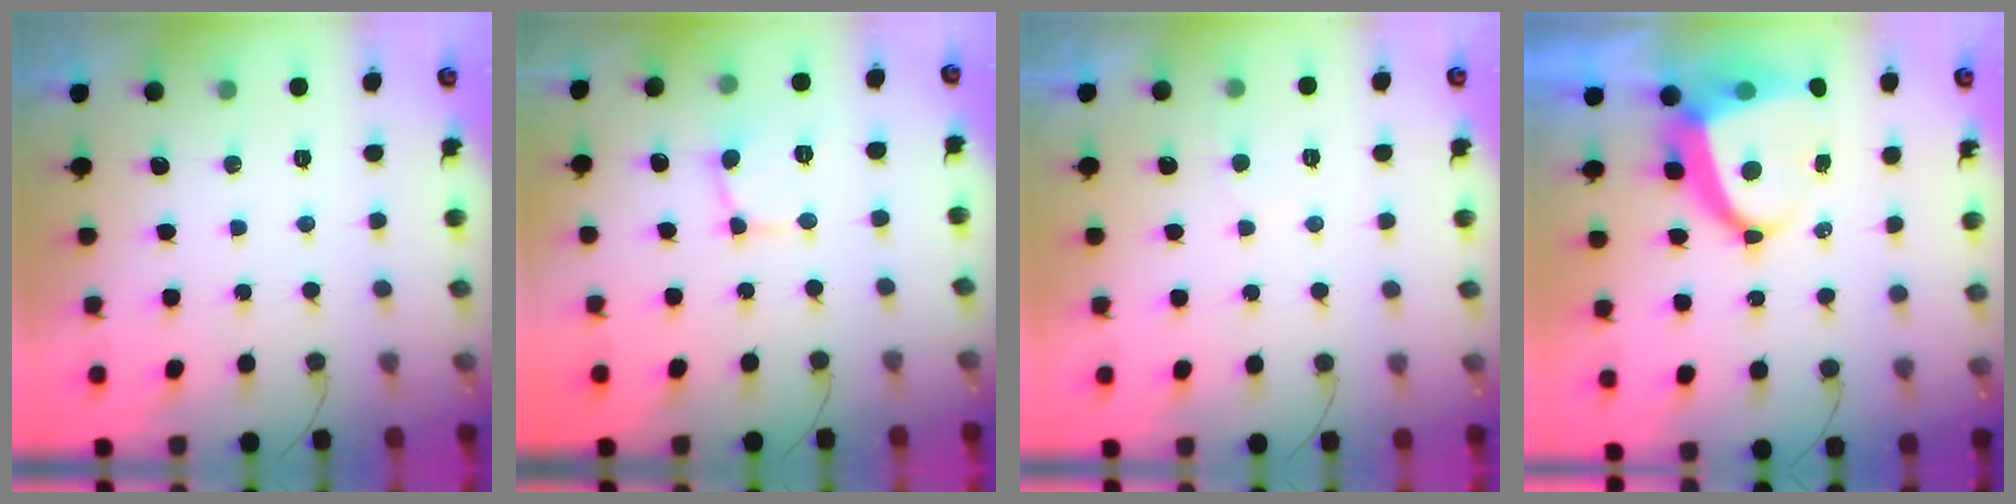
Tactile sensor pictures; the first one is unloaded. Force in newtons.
{"total": 2.6, "press": 2.6, "slide": 0.2}
{"total": 3.6, "press": 3.6, "slide": 0.5}
{"total": 9.4, "press": 9.3, "slide": 1.0}